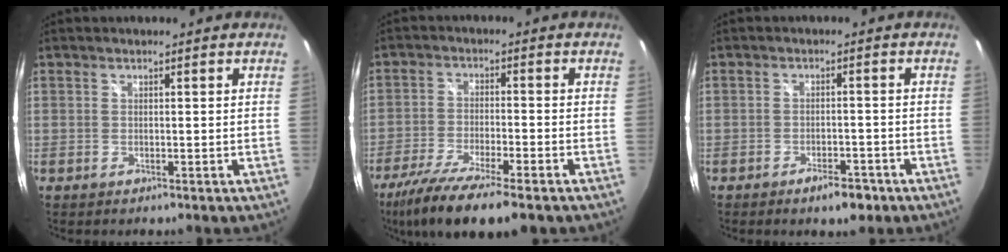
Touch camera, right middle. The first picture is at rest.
{"total": 14.3, "force": [-10.6, 2.3, 9.3], "torque": [-0.194, -0.043, -0.186]}
{"total": 4.4, "force": [-3.0, 1.9, 2.7], "torque": [-0.049, 0.001, -0.039]}